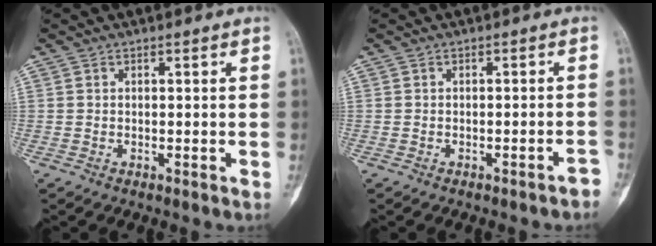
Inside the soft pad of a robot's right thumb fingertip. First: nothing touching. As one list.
[{"total": 1.8, "force": [-1.5, 0.3, 1.1], "torque": [-0.017, 0.015, -0.014]}]